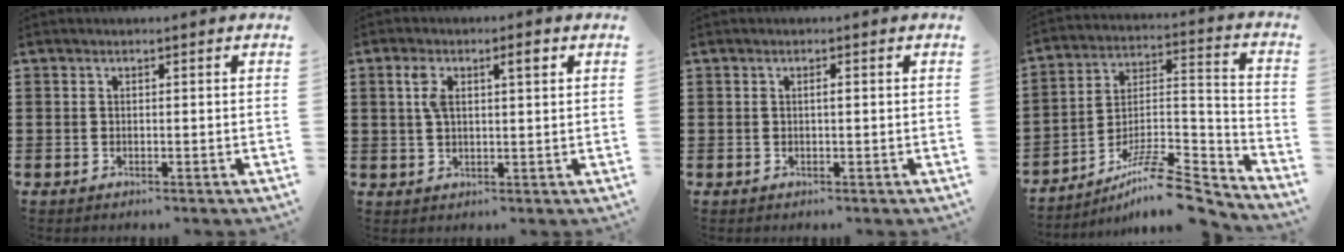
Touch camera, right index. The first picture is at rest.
{"total": 4.8, "force": [1.6, 1.6, 4.2], "torque": [-0.086, 0.011, 0.025]}
{"total": 0.8, "force": [0.1, 0.1, 0.8], "torque": [-0.015, 0.000, 0.001]}
{"total": 10.2, "force": [-8.4, 2.2, 5.5], "torque": [-0.088, 0.018, -0.159]}